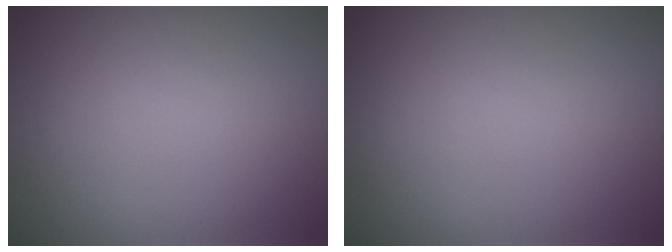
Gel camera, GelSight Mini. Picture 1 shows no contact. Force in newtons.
{"total": 0.0}